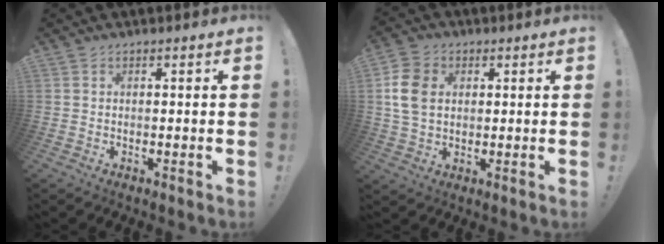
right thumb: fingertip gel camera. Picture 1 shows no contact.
{"total": 10.6, "force": [1.8, 8.0, 6.8], "torque": [-0.137, 0.005, 0.036]}